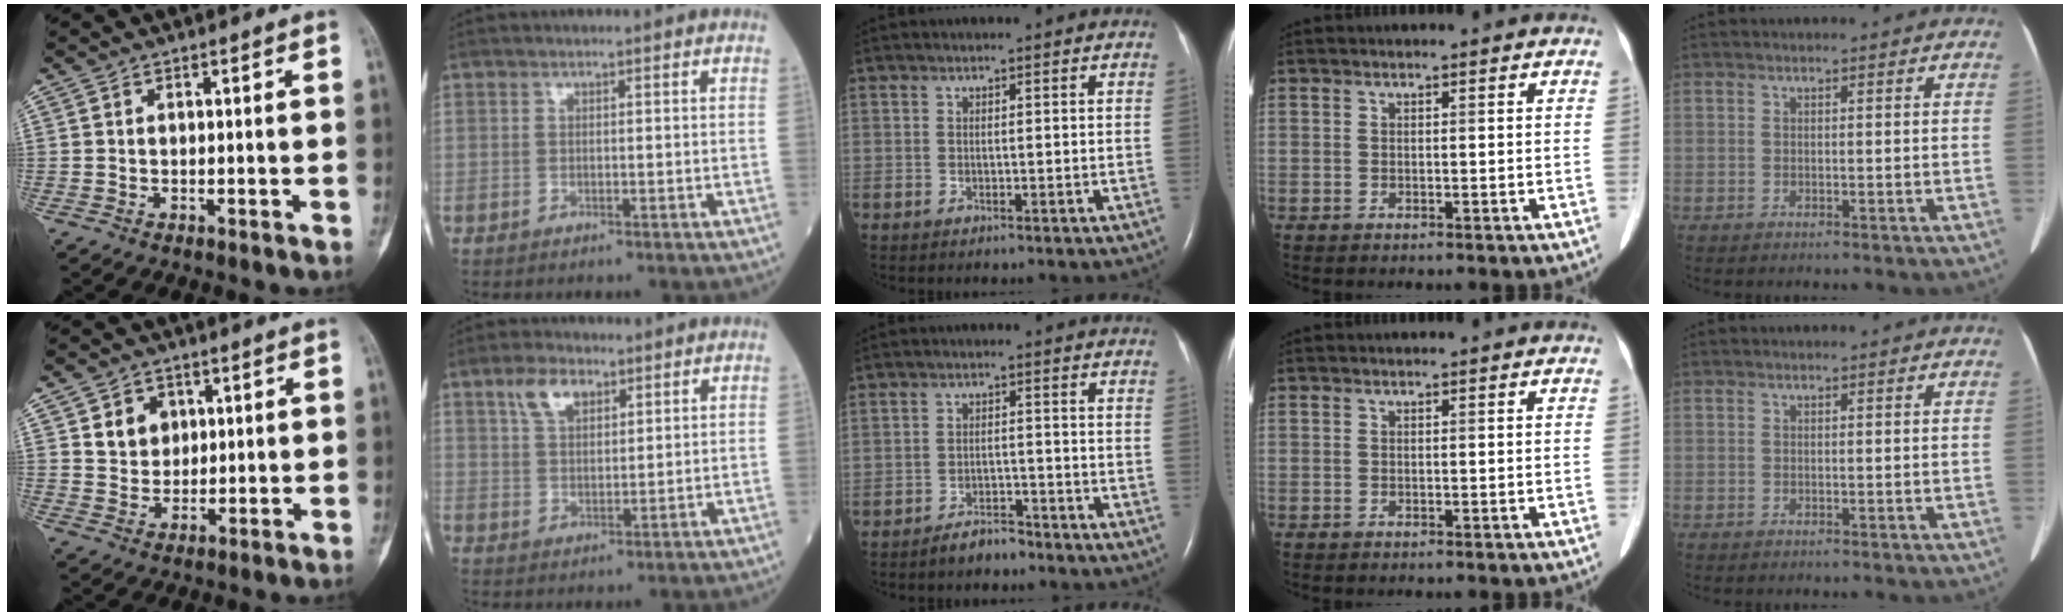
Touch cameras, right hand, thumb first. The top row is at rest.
{"thumb": {"total": 5.9, "force": [2.1, 4.9, 2.4], "torque": [-0.012, -0.009, 0.039]}, "index": {"total": 5.4, "force": [3.1, 2.7, 3.5], "torque": [-0.074, 0.010, 0.063]}, "middle": {"total": 3.3, "force": [-3.0, 1.1, 1.0], "torque": [-0.024, 0.000, -0.050]}}